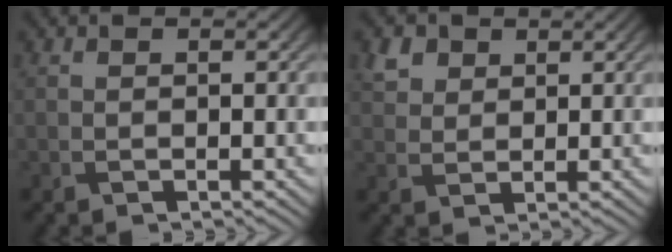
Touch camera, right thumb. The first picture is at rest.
{"total": 3.0, "force": [1.7, 2.2, 1.2], "torque": [-0.034, -0.001, 0.034]}